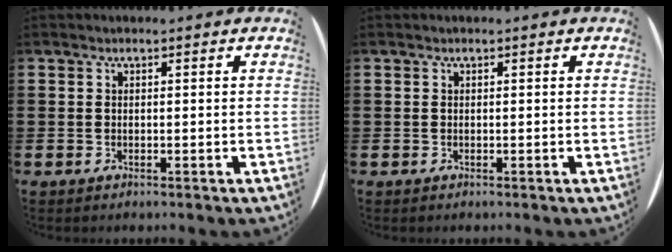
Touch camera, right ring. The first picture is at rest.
{"total": 0.0}